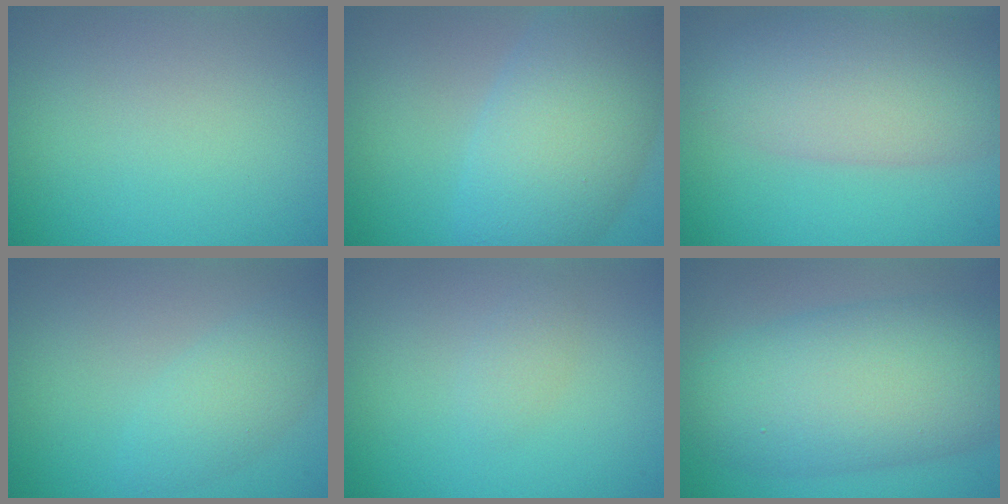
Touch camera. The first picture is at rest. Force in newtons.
{"total": 9.0, "press": 9.0, "slide": 0.5}
{"total": 8.5, "press": 8.5, "slide": 0.8}
{"total": 2.8, "press": 2.8, "slide": 0.1}
{"total": 1.1, "press": 1.1, "slide": 0.1}
{"total": 10.9, "press": 10.9, "slide": 0.4}